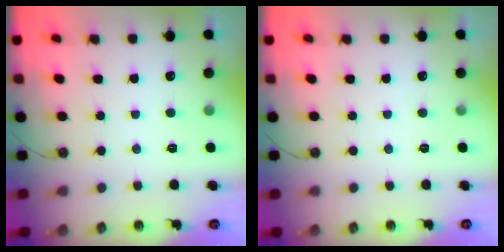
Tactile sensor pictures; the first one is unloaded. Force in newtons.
{"total": 0.0}